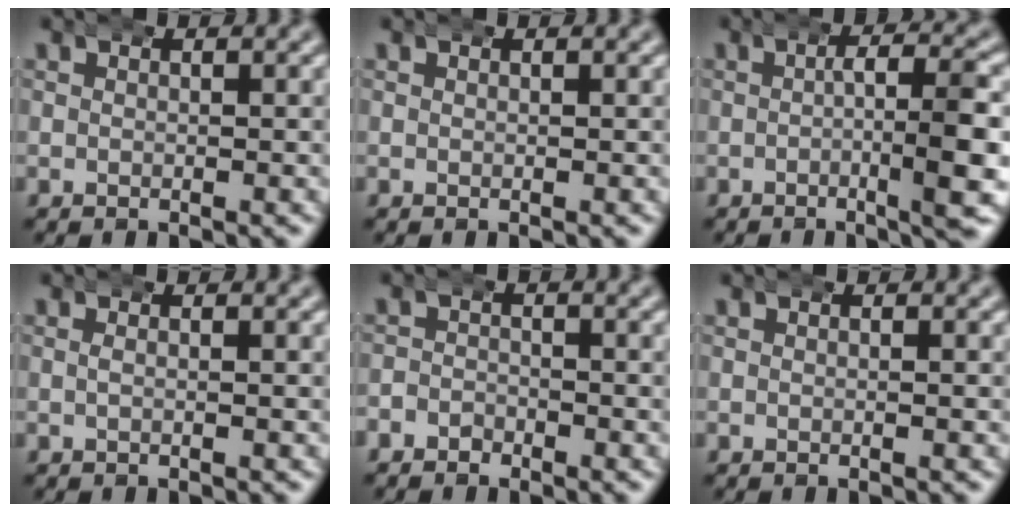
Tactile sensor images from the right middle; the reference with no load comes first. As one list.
[{"total": 0.0}, {"total": 5.5, "force": [-1.0, 0.8, 5.3], "torque": [-0.074, 0.008, -0.024]}, {"total": 0.7, "force": [-0.1, 0.1, 0.6], "torque": [-0.010, 0.003, -0.003]}, {"total": 2.2, "force": [-1.6, 1.5, 0.0], "torque": [-0.004, -0.007, -0.033]}, {"total": 0.0}]